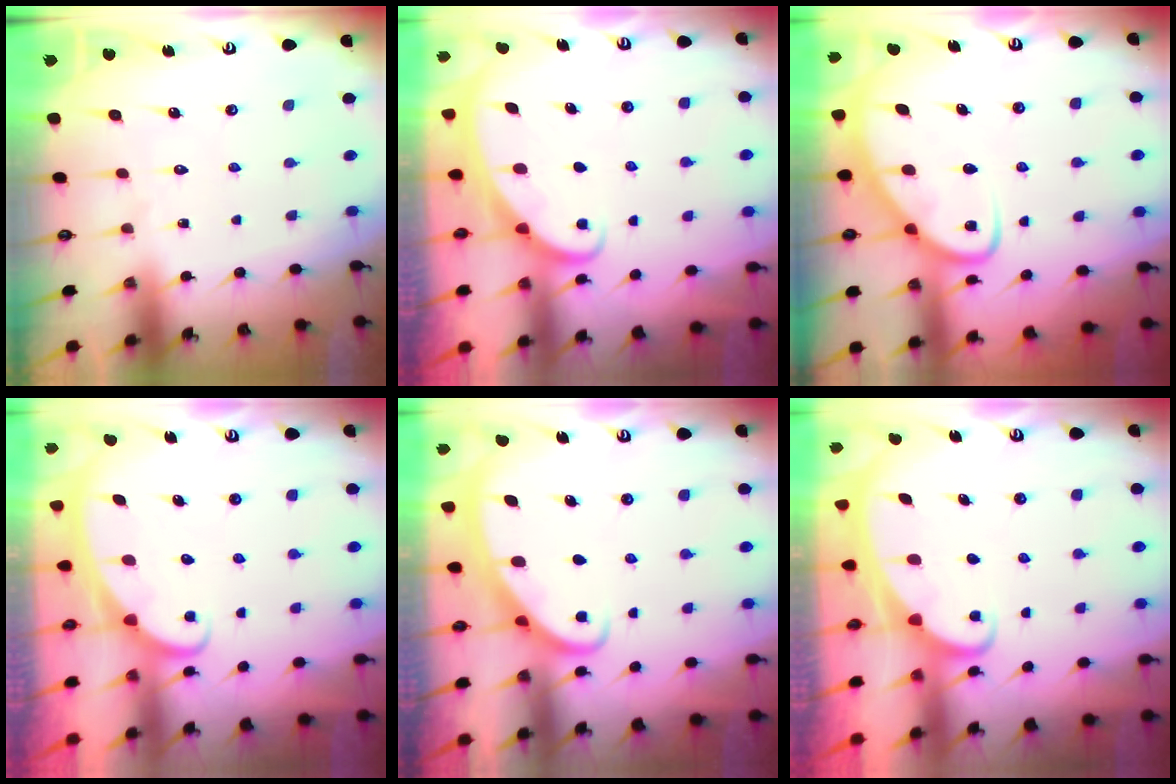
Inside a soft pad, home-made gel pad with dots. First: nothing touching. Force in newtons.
{"total": 2.1, "press": 2.1, "slide": 0.1}
{"total": 5.3, "press": 5.3, "slide": 0.7}
{"total": 2.6, "press": 2.6, "slide": 0.4}
{"total": 2.6, "press": 2.6, "slide": 0.4}
{"total": 2.0, "press": 2.0, "slide": 0.3}